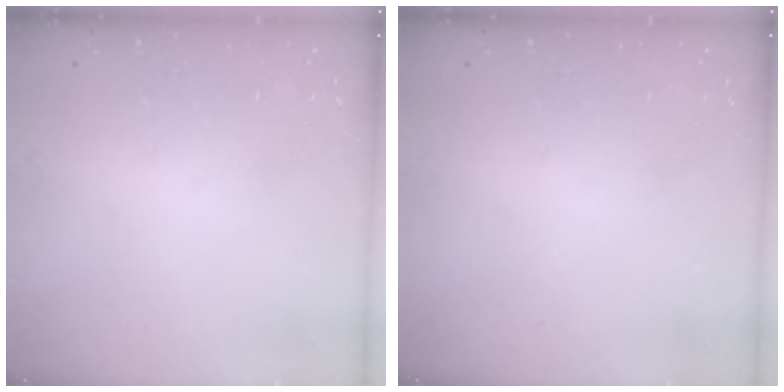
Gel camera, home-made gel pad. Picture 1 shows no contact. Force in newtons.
{"total": 0.0}